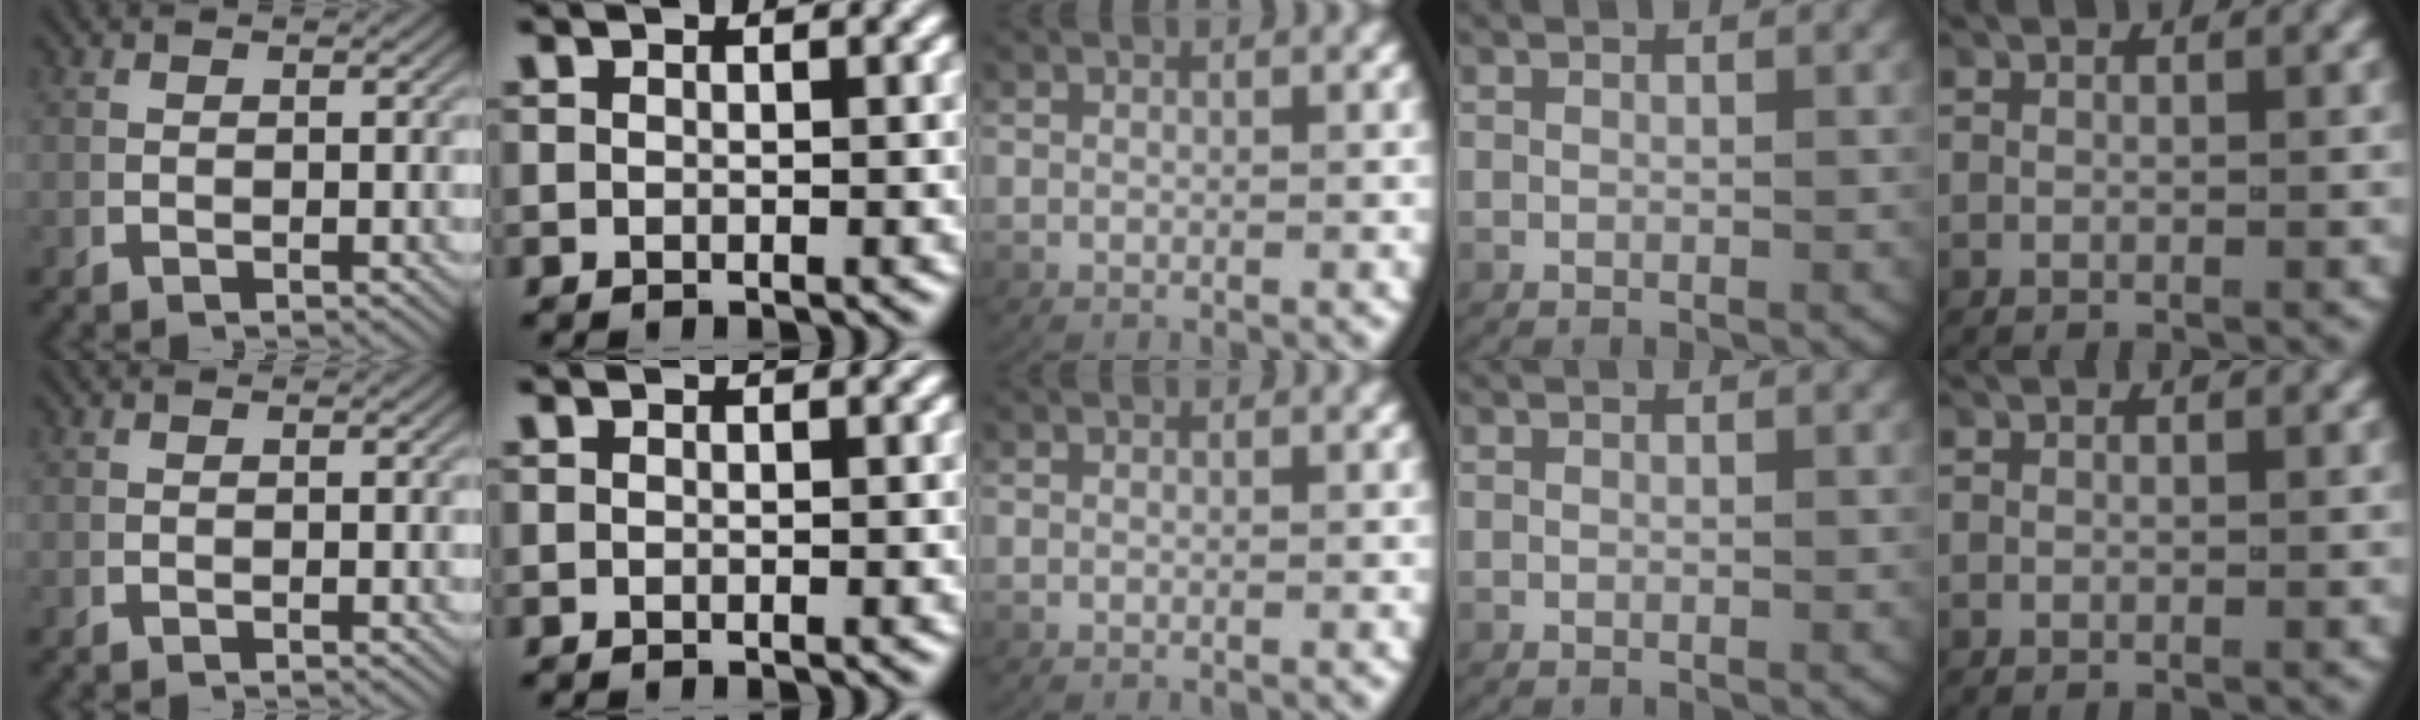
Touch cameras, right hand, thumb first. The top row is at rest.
{}